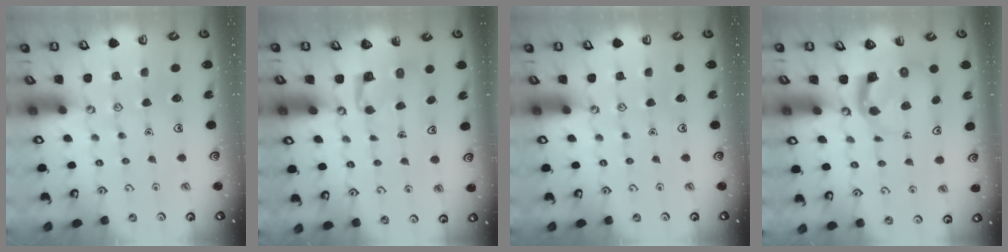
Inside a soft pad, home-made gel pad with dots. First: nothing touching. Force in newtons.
{"total": 3.9, "press": 3.9, "slide": 0.1}
{"total": 0.0}
{"total": 3.7, "press": 3.6, "slide": 0.6}